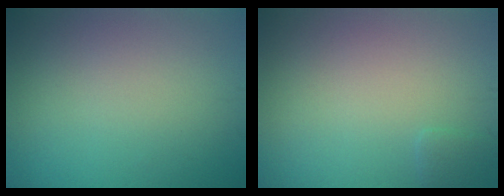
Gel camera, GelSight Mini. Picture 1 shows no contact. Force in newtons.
{"total": 0.7, "press": 0.7, "slide": 0.1}